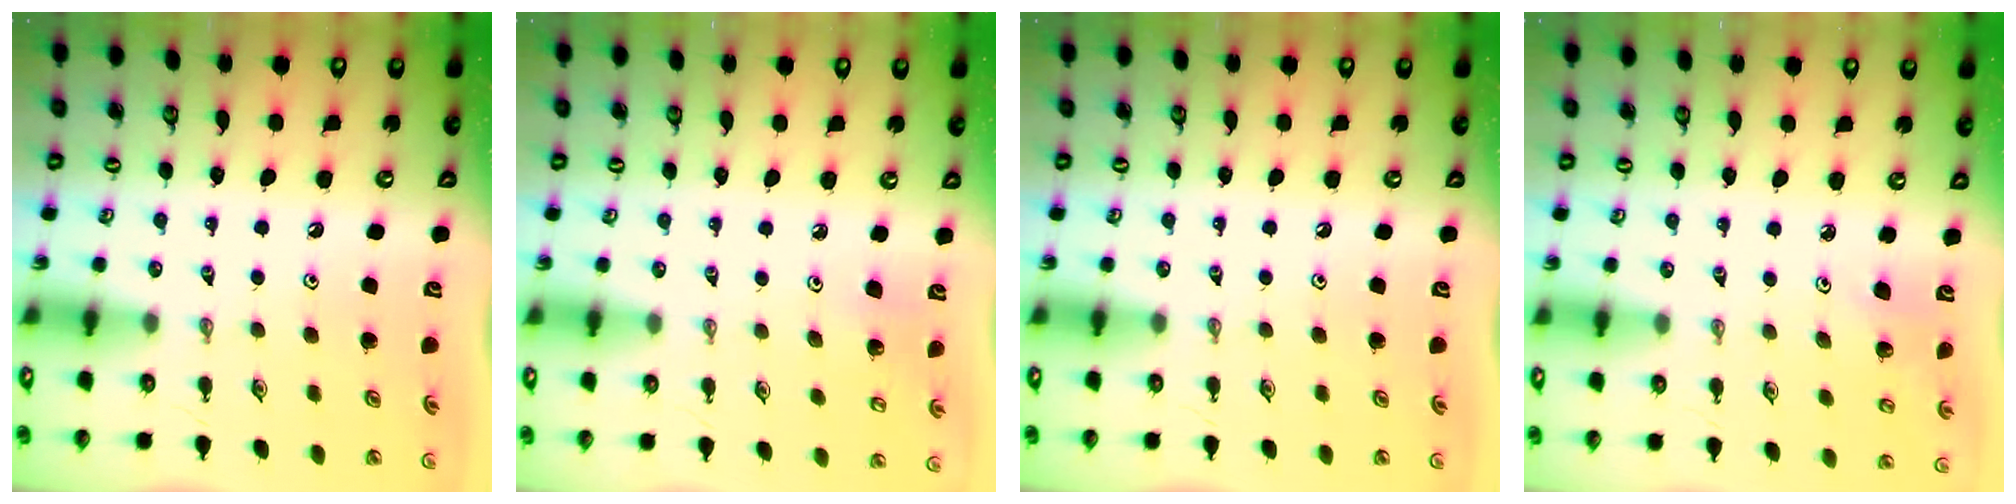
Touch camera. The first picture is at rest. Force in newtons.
{"total": 4.1, "press": 3.9, "slide": 1.0}
{"total": 0.0}
{"total": 4.0, "press": 3.6, "slide": 1.7}